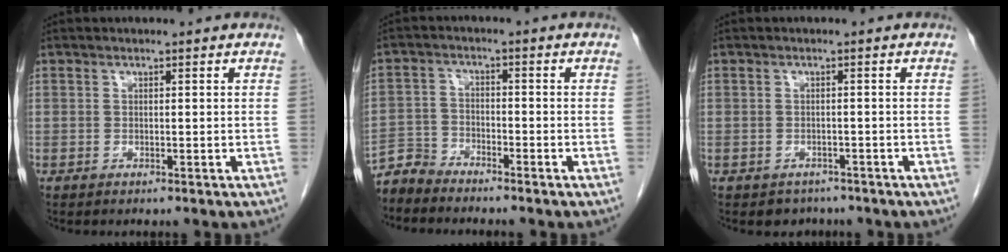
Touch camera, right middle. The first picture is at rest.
{"total": 3.9, "force": [-3.9, 0.6, -0.5], "torque": [0.013, -0.010, -0.078]}
{"total": 2.6, "force": [-2.0, 1.6, 0.0], "torque": [-0.010, 0.004, -0.027]}